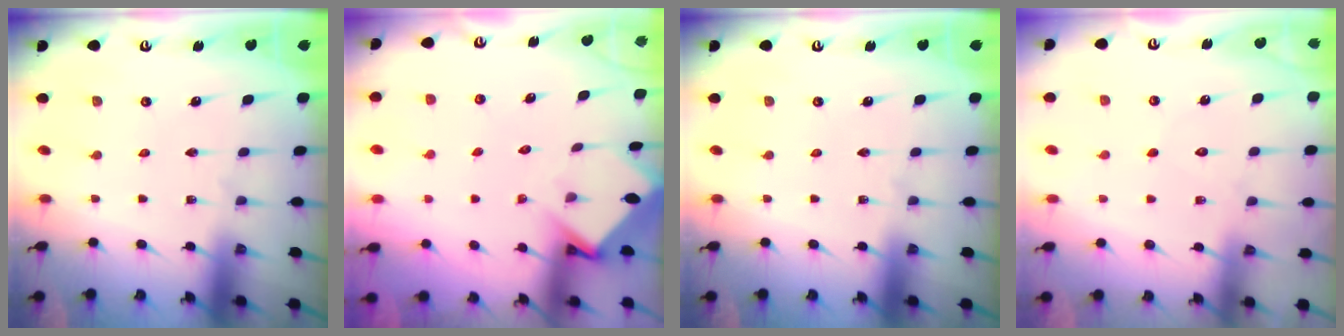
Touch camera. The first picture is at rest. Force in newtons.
{"total": 3.7, "press": 3.7, "slide": 0.3}
{"total": 0.0}
{"total": 5.7, "press": 5.6, "slide": 0.6}